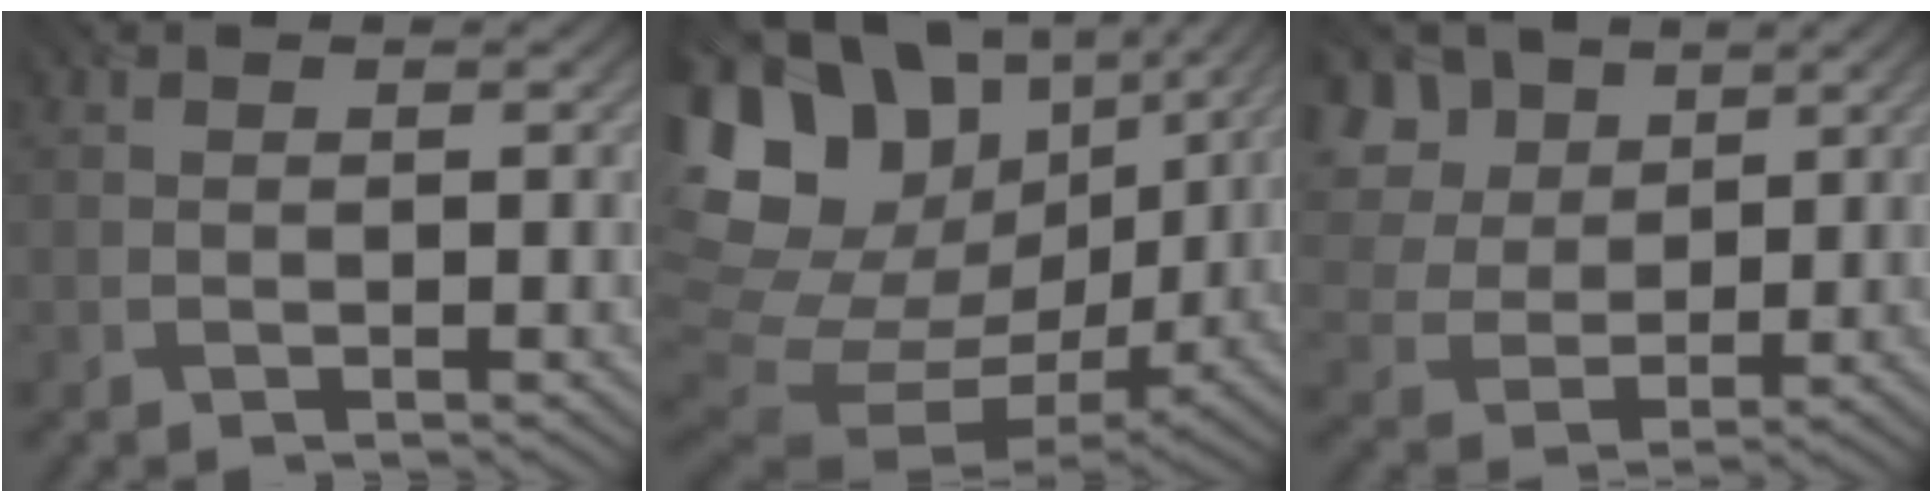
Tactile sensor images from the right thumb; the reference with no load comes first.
{"total": 19.4, "force": [6.5, 14.0, 11.7], "torque": [-0.272, 0.020, 0.139]}
{"total": 10.6, "force": [5.8, 7.2, 5.2], "torque": [-0.177, 0.017, 0.117]}